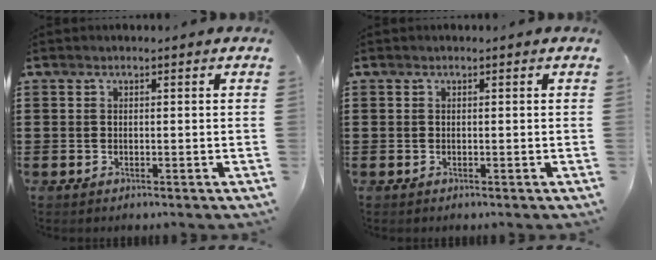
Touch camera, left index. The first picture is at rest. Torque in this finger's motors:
{"motor_torque": [0.00, 0.00, 0.00, 0.00]}